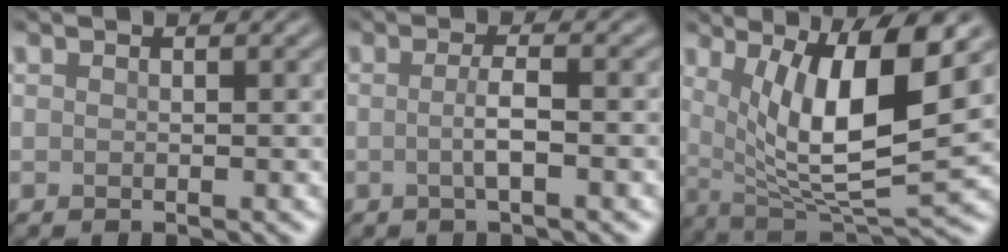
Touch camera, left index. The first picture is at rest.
{"total": 2.5, "force": [-0.5, 0.5, 2.4], "torque": [-0.043, -0.002, -0.013]}
{"total": 10.0, "force": [2.8, 2.8, 9.2], "torque": [-0.153, -0.015, 0.054]}